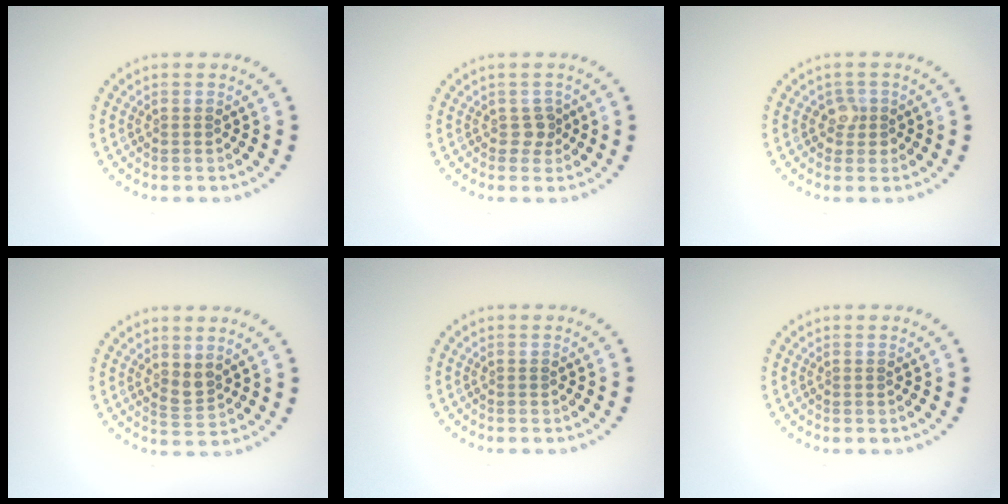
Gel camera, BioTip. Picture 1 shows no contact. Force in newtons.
{"total": 1.2, "press": 1.0, "slide": 0.6}
{"total": 1.6, "press": 1.3, "slide": 0.8}
{"total": 1.5, "press": 1.2, "slide": 0.9}
{"total": 0.0}
{"total": 0.0}